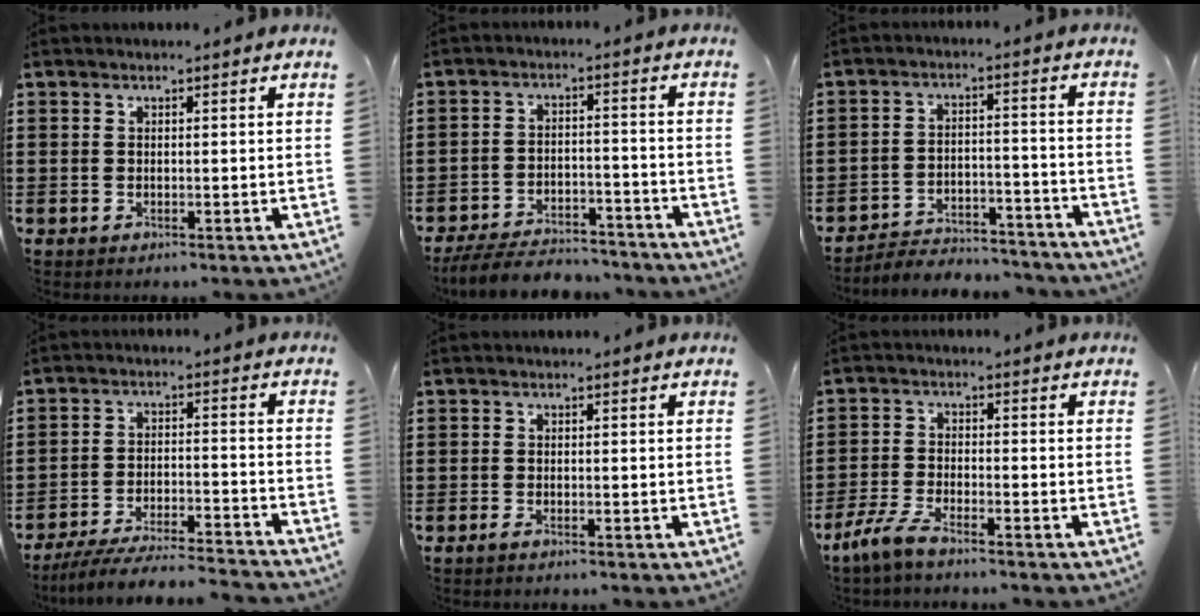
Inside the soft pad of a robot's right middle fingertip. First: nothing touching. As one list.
[{"total": 5.3, "force": [-5.2, 0.5, 1.1], "torque": [-0.022, 0.007, -0.103]}, {"total": 4.3, "force": [-4.2, 0.3, 0.4], "torque": [-0.003, 0.009, -0.088]}, {"total": 6.0, "force": [-5.6, -0.3, 2.0], "torque": [-0.043, -0.008, -0.110]}, {"total": 0.5, "force": [0.0, -0.4, 0.3], "torque": [-0.003, -0.004, 0.002]}, {"total": 4.0, "force": [-3.2, 0.0, 2.4], "torque": [-0.069, -0.013, -0.068]}]